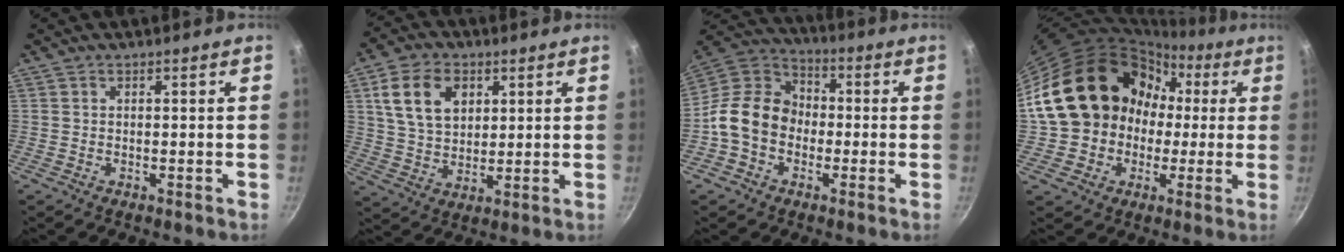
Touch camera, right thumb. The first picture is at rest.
{"total": 11.7, "force": [4.0, 8.2, 7.4], "torque": [-0.111, -0.007, 0.075]}
{"total": 13.2, "force": [-2.5, 10.6, 7.5], "torque": [-0.095, 0.039, -0.070]}
{"total": 19.8, "force": [1.0, 17.0, 10.3], "torque": [-0.144, 0.063, 0.025]}